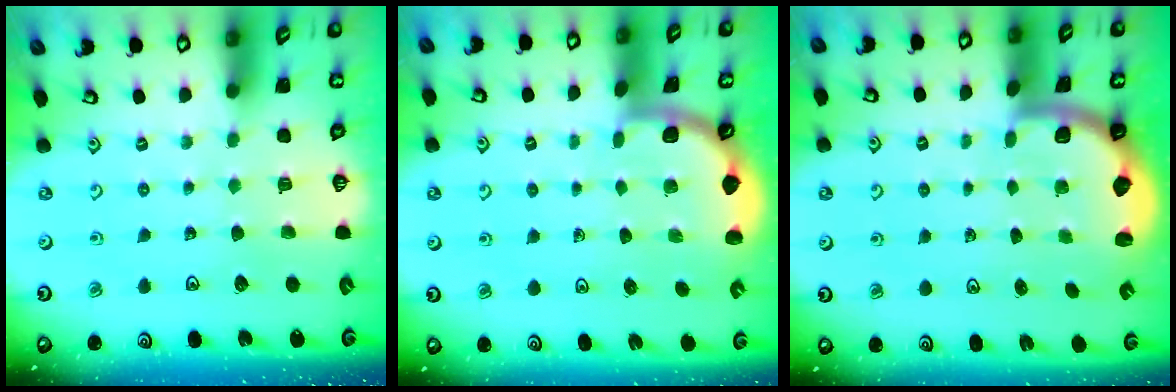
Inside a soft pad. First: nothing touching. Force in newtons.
{"total": 1.7, "press": 1.6, "slide": 0.1}
{"total": 2.0, "press": 2.0, "slide": 0.5}